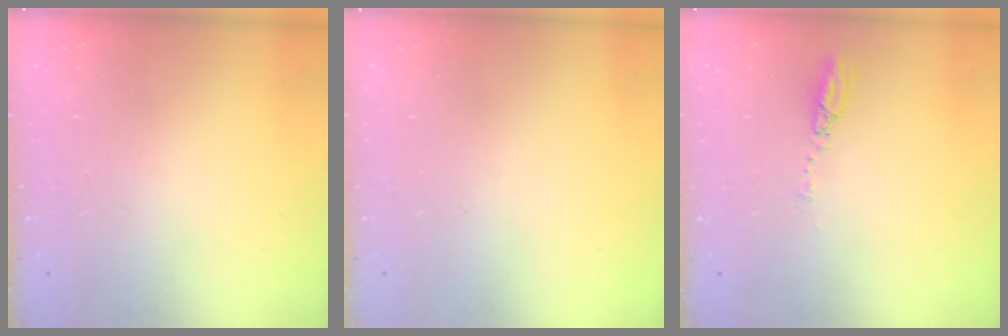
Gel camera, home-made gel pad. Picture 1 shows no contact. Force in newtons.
{"total": 0.0}
{"total": 3.7, "press": 3.7, "slide": 0.1}